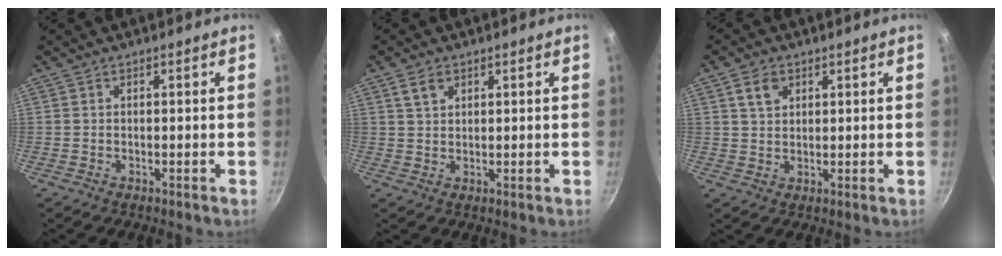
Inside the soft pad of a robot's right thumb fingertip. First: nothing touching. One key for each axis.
{"total": 3.3, "fx": 1.8, "fy": 2.0, "fz": 1.8, "tx": -0.023, "ty": -0.001, "tz": 0.035}
{"total": 4.2, "fx": 2.0, "fy": 2.8, "fz": 2.3, "tx": -0.029, "ty": -0.002, "tz": 0.038}